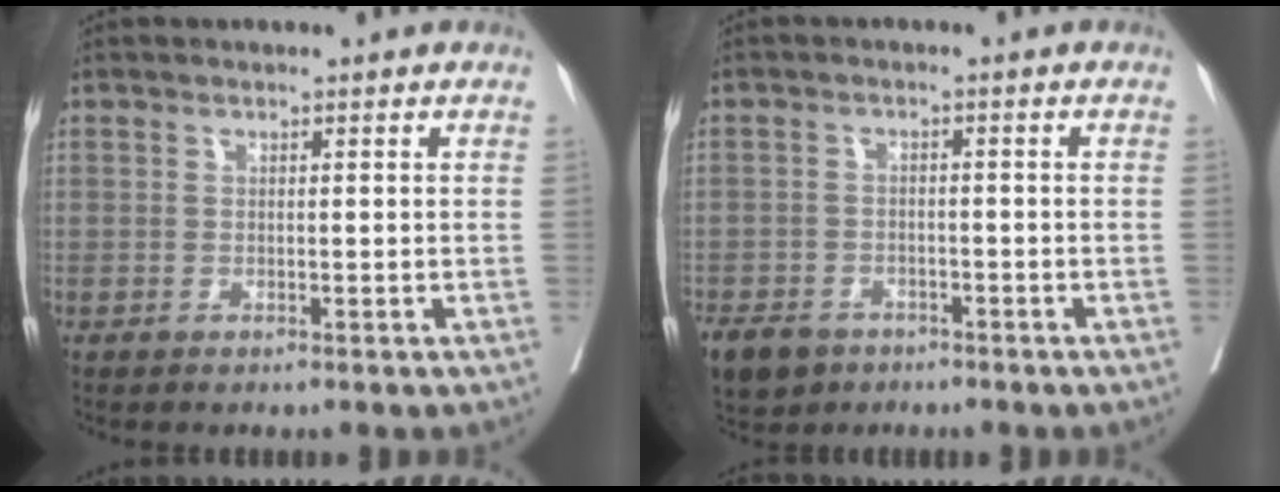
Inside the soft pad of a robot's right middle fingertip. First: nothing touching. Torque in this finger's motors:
{"motor_torque": [1.13, -1.01, 0.37, 0.12]}